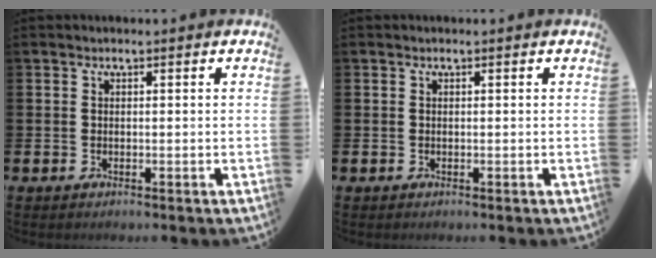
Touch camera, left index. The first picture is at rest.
{"total": 0.0}